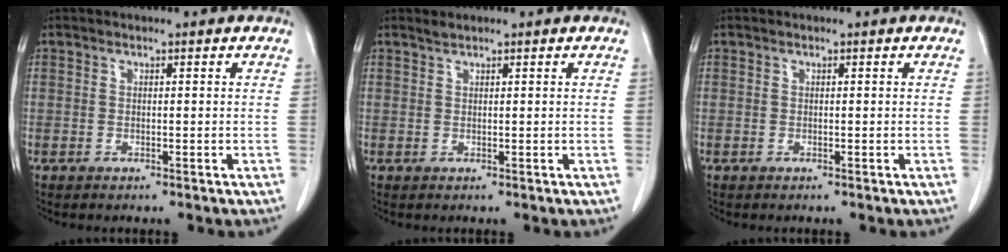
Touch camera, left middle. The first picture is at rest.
{"total": 0.8, "force": [0.7, -0.1, 0.2], "torque": [-0.009, 0.002, 0.018]}
{"total": 0.0}